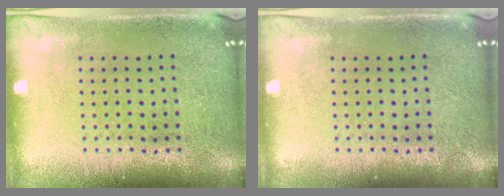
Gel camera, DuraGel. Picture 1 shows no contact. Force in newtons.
{"total": 0.0}